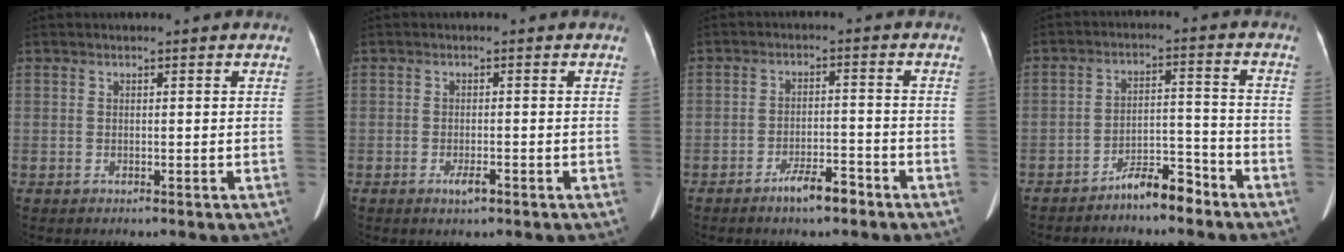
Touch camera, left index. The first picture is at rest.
{"total": 2.0, "force": [-1.2, 0.5, 1.5], "torque": [-0.025, -0.001, -0.018]}
{"total": 4.8, "force": [-3.6, 1.1, 3.0], "torque": [-0.054, 0.002, -0.061]}
{"total": 5.9, "force": [-5.1, 1.3, 2.7], "torque": [-0.043, 0.010, -0.089]}